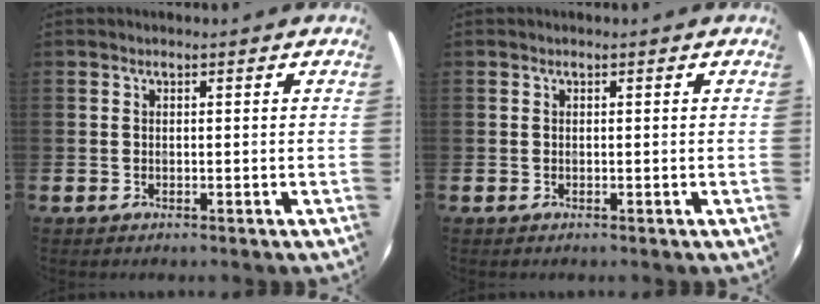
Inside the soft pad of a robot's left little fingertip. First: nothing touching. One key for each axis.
{"total": 0.0}